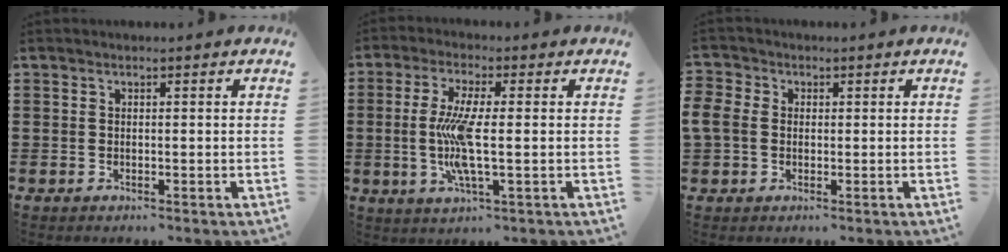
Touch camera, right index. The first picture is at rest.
{"total": 8.1, "force": [-0.6, 1.1, 8.0], "torque": [-0.177, -0.021, -0.022]}
{"total": 3.2, "force": [-0.2, 2.7, 1.8], "torque": [-0.063, 0.001, -0.013]}